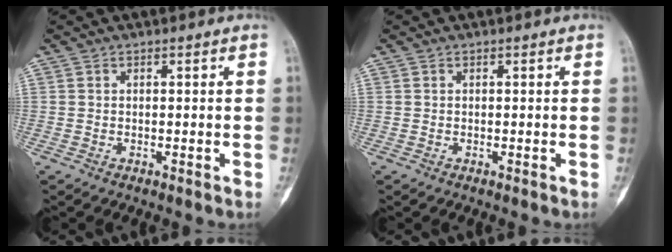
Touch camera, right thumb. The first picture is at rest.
{"total": 0.0}